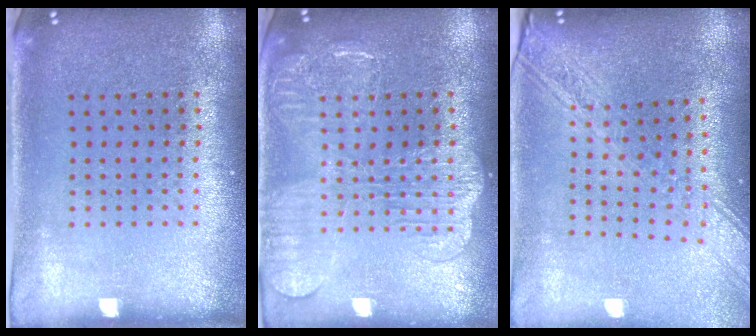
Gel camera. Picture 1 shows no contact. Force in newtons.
{"total": 2.3, "press": 2.2, "slide": 0.4}
{"total": 2.4, "press": 2.0, "slide": 1.4}